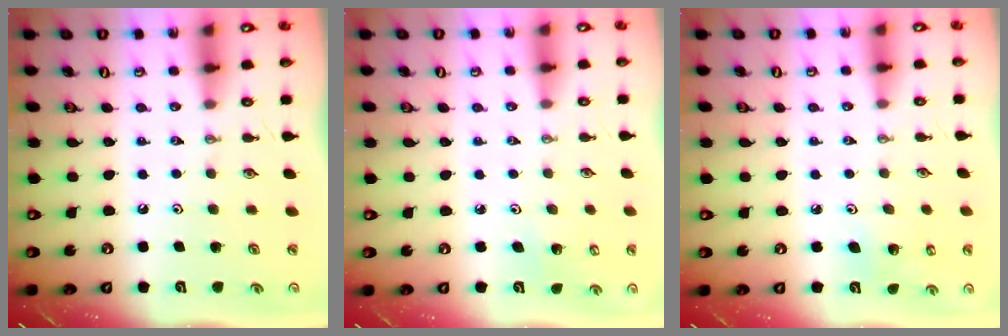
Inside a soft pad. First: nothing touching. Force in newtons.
{"total": 2.9, "press": 2.9, "slide": 0.2}
{"total": 4.2, "press": 4.1, "slide": 0.9}